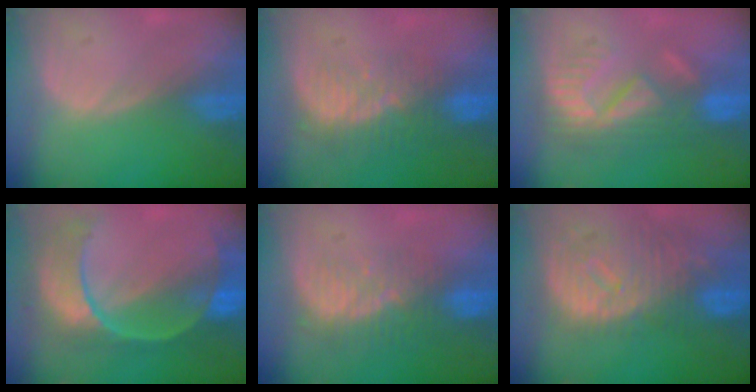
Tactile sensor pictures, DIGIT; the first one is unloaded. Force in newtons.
{"total": 8.1, "press": 7.1, "slide": 3.9}
{"total": 9.1, "press": 8.1, "slide": 4.1}
{"total": 10.8, "press": 9.3, "slide": 5.6}
{"total": 8.1, "press": 7.1, "slide": 3.9}
{"total": 11.9, "press": 10.2, "slide": 6.2}